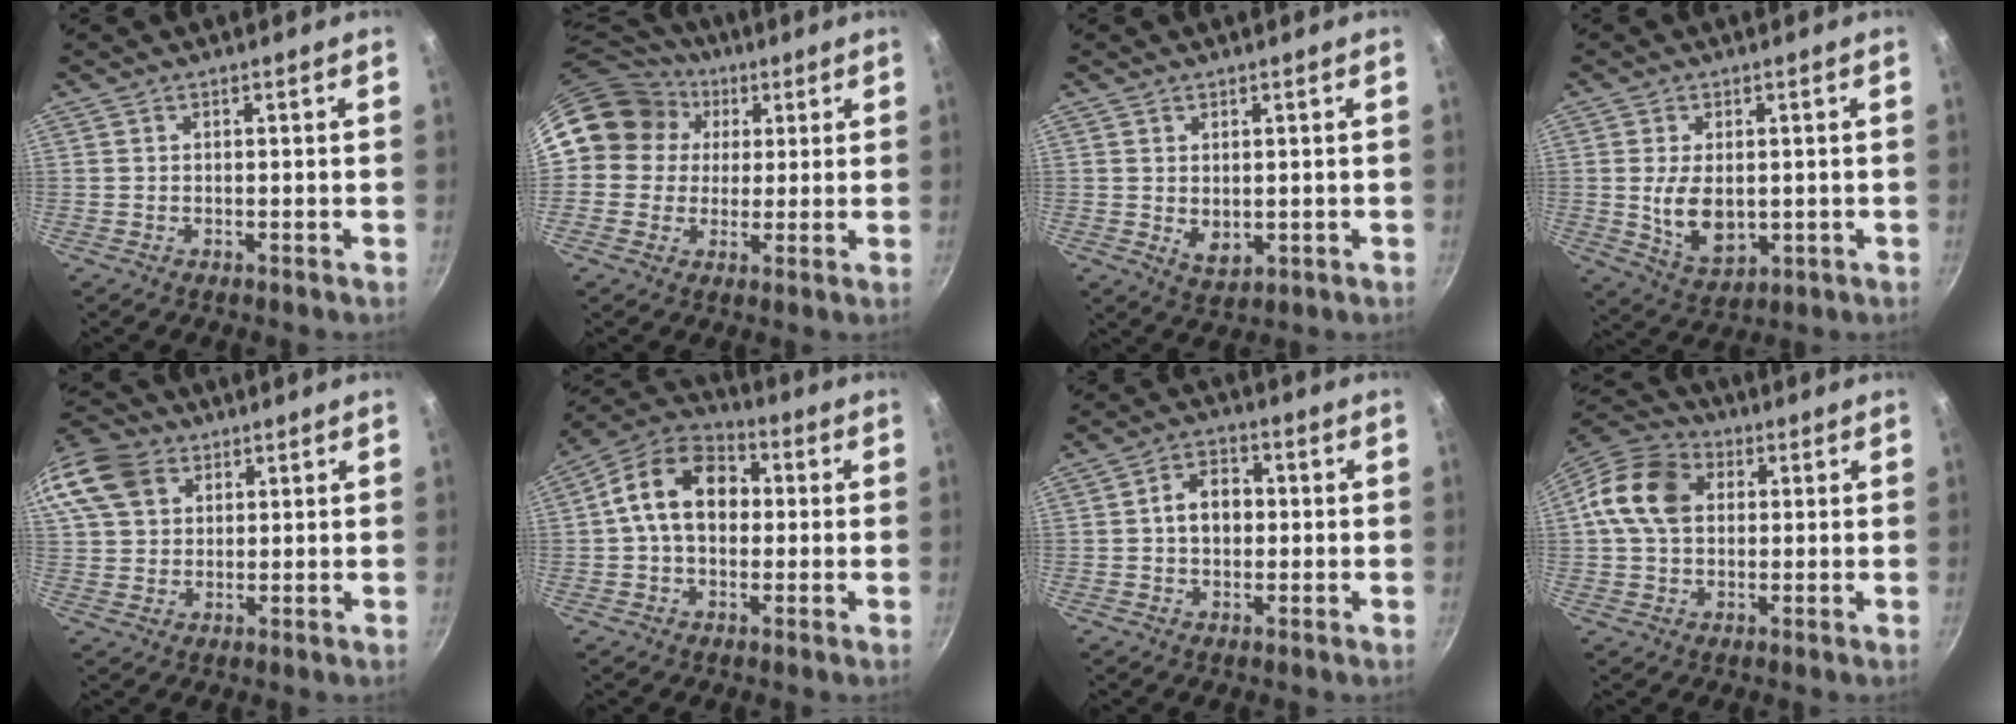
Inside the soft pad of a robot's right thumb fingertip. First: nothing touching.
{"total": 14.7, "force": [4.2, 13.0, 5.4], "torque": [-0.075, 0.018, 0.061]}
{"total": 3.9, "force": [0.3, 2.6, 2.9], "torque": [-0.043, -0.016, 0.013]}
{"total": 8.8, "force": [0.0, 5.5, 6.9], "torque": [-0.114, -0.014, 0.015]}
{"total": 15.9, "force": [6.6, 12.0, 8.1], "torque": [-0.175, 0.021, 0.116]}
{"total": 13.8, "force": [1.2, 9.8, 9.6], "torque": [-0.123, 0.030, 0.001]}
{"total": 6.7, "force": [0.2, 4.9, 4.6], "torque": [-0.047, 0.017, -0.004]}
{"total": 12.4, "force": [2.2, 9.3, 7.9], "torque": [-0.124, 0.017, 0.021]}